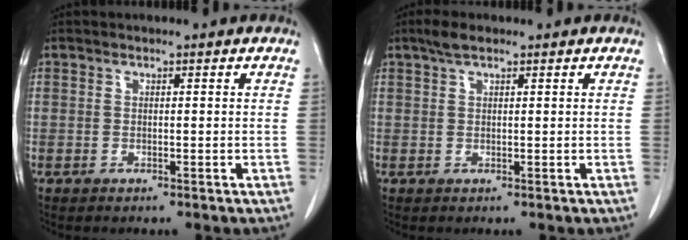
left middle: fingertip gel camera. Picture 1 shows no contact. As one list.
[{"total": 2.2, "force": [1.6, 0.6, 1.4], "torque": [-0.032, 0.011, 0.030]}]